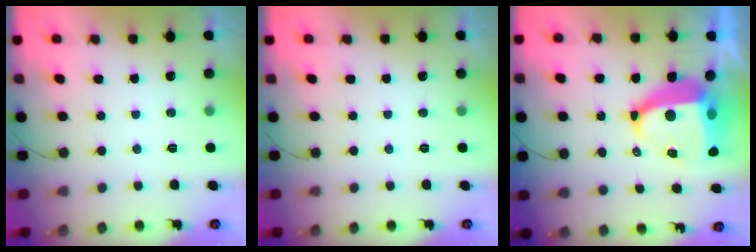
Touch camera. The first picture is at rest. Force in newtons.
{"total": 0.0}
{"total": 13.4, "press": 13.2, "slide": 1.8}